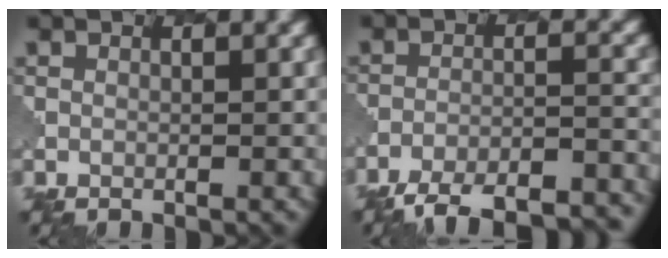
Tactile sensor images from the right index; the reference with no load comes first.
{"total": 10.8, "force": [-9.6, 2.6, 4.0], "torque": [-0.062, -0.011, -0.129]}